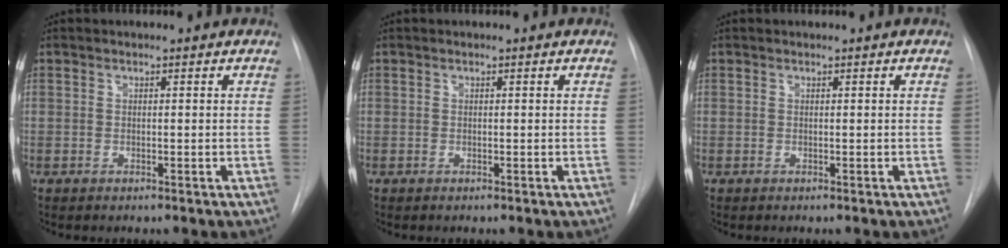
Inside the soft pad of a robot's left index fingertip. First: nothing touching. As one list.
[{"total": 0.0}, {"total": 0.0}]